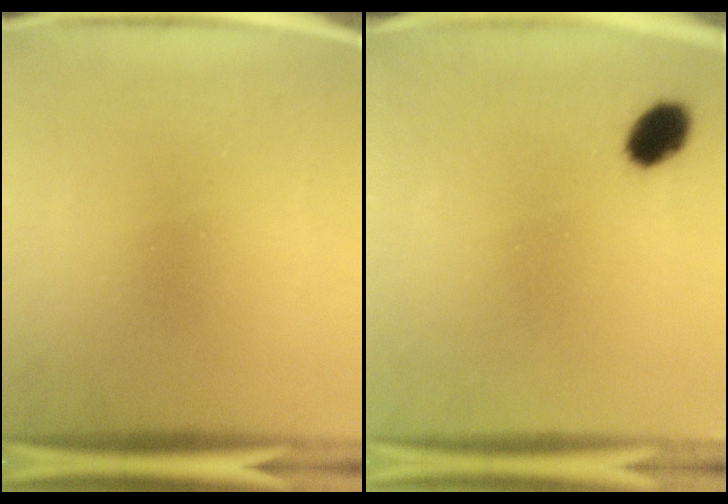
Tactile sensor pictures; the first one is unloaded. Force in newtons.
{"total": 4.7}